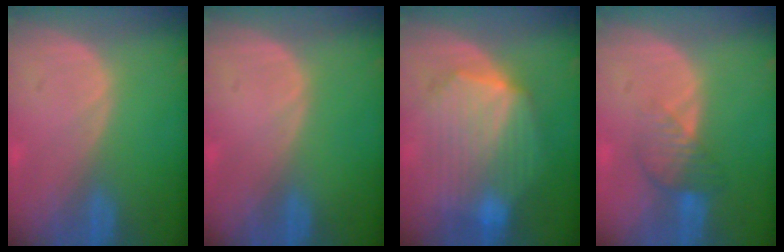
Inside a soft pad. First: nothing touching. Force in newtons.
{"total": 0.0}
{"total": 10.1, "press": 10.0, "slide": 0.9}
{"total": 4.5, "press": 3.9, "slide": 2.3}